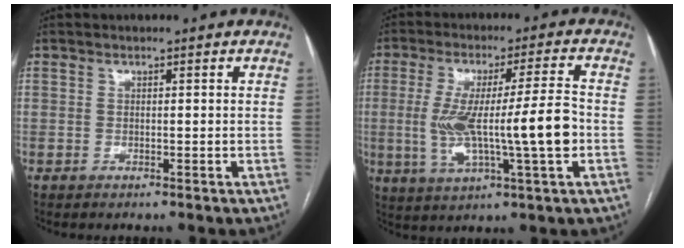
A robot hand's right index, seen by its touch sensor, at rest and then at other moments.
{"total": 13.7, "force": [-1.6, 0.8, 13.6], "torque": [-0.255, 0.010, -0.023]}